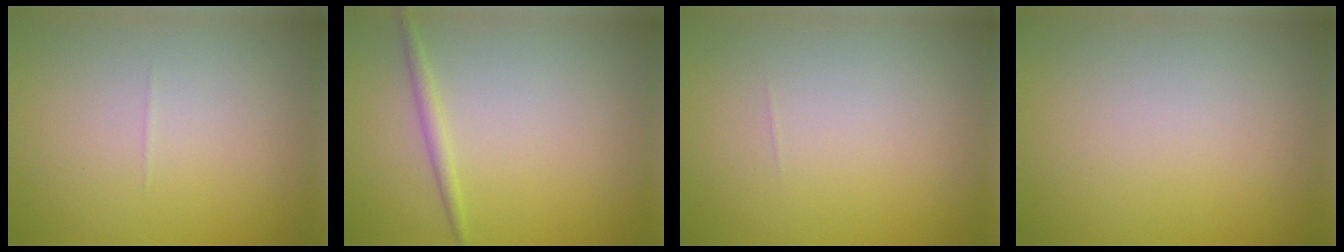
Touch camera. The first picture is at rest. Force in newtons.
{"total": 1.2, "press": 1.2, "slide": 0.1}
{"total": 0.0}
{"total": 0.0}